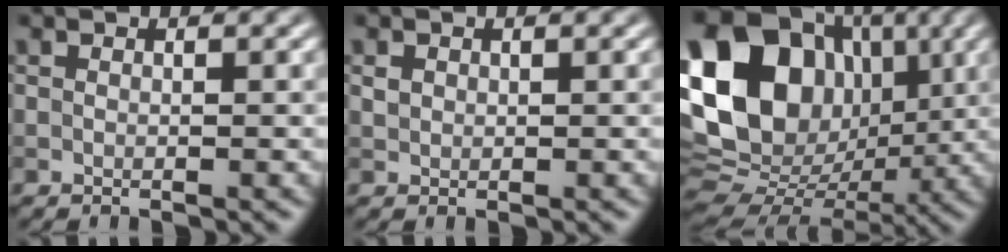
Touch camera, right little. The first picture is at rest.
{"total": 0.8, "force": [0.3, 0.7, 0.2], "torque": [-0.003, -0.001, 0.006]}
{"total": 18.7, "force": [3.2, 14.8, 11.1], "torque": [-0.215, 0.015, 0.057]}